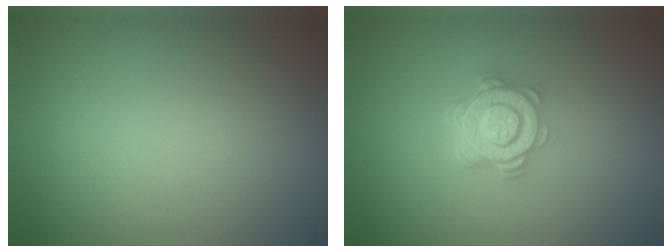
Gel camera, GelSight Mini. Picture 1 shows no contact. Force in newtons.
{"total": 4.5, "press": 3.4, "slide": 3.0}